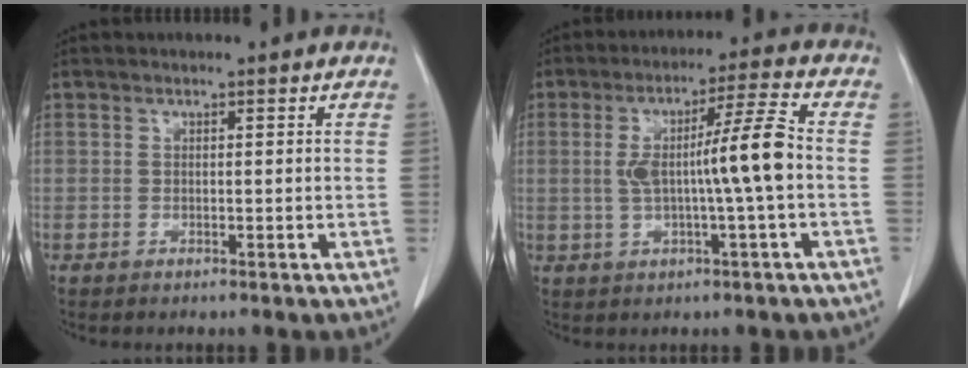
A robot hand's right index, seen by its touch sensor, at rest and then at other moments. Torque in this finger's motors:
{"motor_torque": [1.01, -0.19, 0.48, 0.16]}